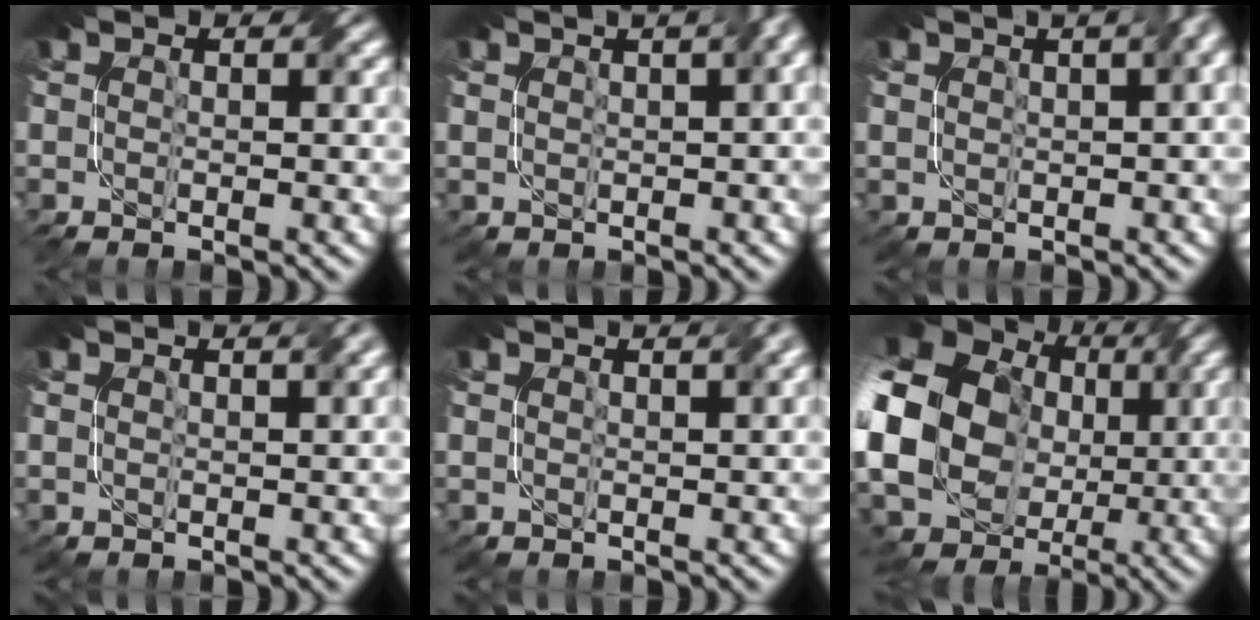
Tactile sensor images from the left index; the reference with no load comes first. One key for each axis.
{"total": 10.6, "fx": 3.5, "fy": 5.4, "fz": 8.3, "tx": -0.087, "ty": 0.042, "tz": 0.033}
{"total": 11.5, "fx": 3.7, "fy": 6.0, "fz": 9.0, "tx": -0.093, "ty": 0.042, "tz": 0.033}
{"total": 2.0, "fx": 1.5, "fy": 0.7, "fz": 1.1, "tx": -0.004, "ty": 0.004, "tz": 0.022}
{"total": 2.6, "fx": 1.8, "fy": 0.9, "fz": 1.6, "tx": -0.010, "ty": 0.009, "tz": 0.023}
{"total": 22.6, "fx": 0.2, "fy": 20.2, "fz": 10.2, "tx": -0.228, "ty": 0.010, "tz": -0.040}